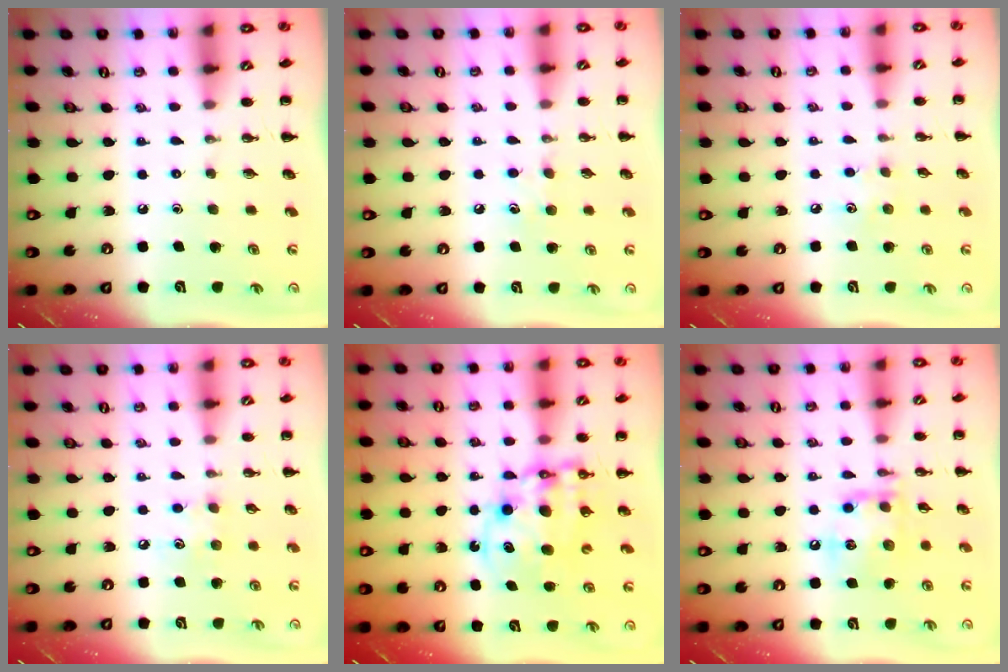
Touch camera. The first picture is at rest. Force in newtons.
{"total": 5.5, "press": 5.3, "slide": 1.4}
{"total": 4.6, "press": 4.5, "slide": 1.0}
{"total": 6.3, "press": 6.2, "slide": 1.1}
{"total": 11.4, "press": 11.1, "slide": 2.8}
{"total": 13.5, "press": 13.4, "slide": 1.6}